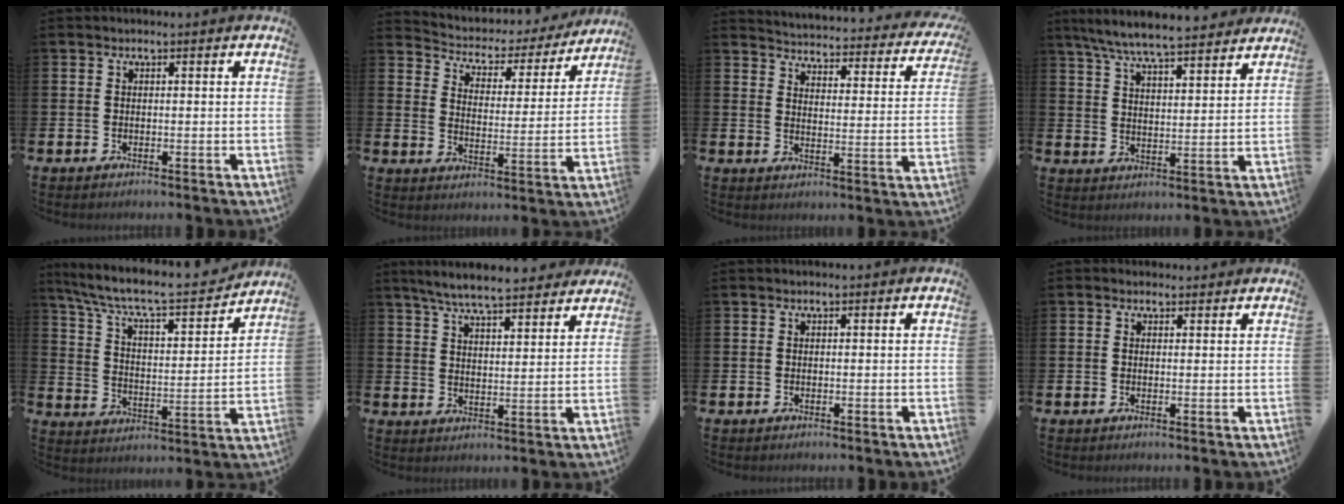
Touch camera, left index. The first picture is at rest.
{"total": 3.7, "force": [3.3, 1.7, 0.3], "torque": [-0.033, -0.034, 0.047]}
{"total": 3.5, "force": [3.4, 0.6, 0.4], "torque": [-0.023, -0.041, 0.050]}
{"total": 7.8, "force": [7.4, 0.5, 2.4], "torque": [-0.075, -0.038, 0.133]}
{"total": 8.2, "force": [7.4, 1.6, 3.3], "torque": [-0.100, -0.052, 0.120]}
{"total": 7.0, "force": [6.6, 0.7, 2.1], "torque": [-0.059, -0.033, 0.118]}
{"total": 0.0}
{"total": 1.8, "force": [1.6, 0.7, -0.1], "torque": [0.010, -0.005, 0.028]}